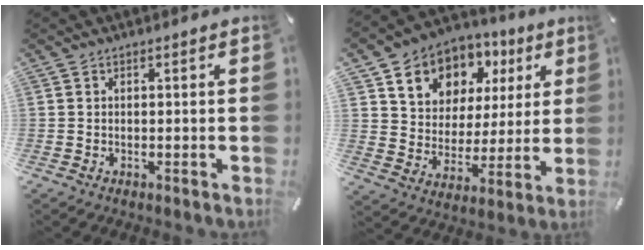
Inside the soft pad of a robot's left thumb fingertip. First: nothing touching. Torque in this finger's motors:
{"motor_torque": [2.51, 2.51, 1.39, -1.38, 0.16]}